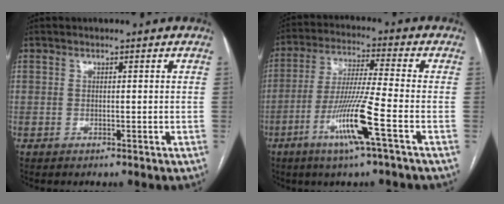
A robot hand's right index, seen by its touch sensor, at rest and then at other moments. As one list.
[{"total": 11.3, "force": [-4.8, -0.9, 10.2], "torque": [-0.201, -0.015, -0.094]}]